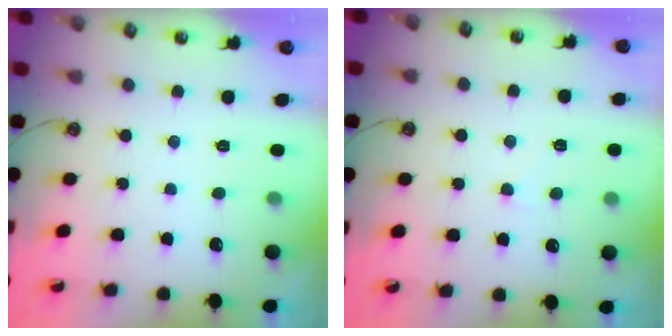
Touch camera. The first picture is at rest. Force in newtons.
{"total": 4.4, "press": 4.3, "slide": 0.7}